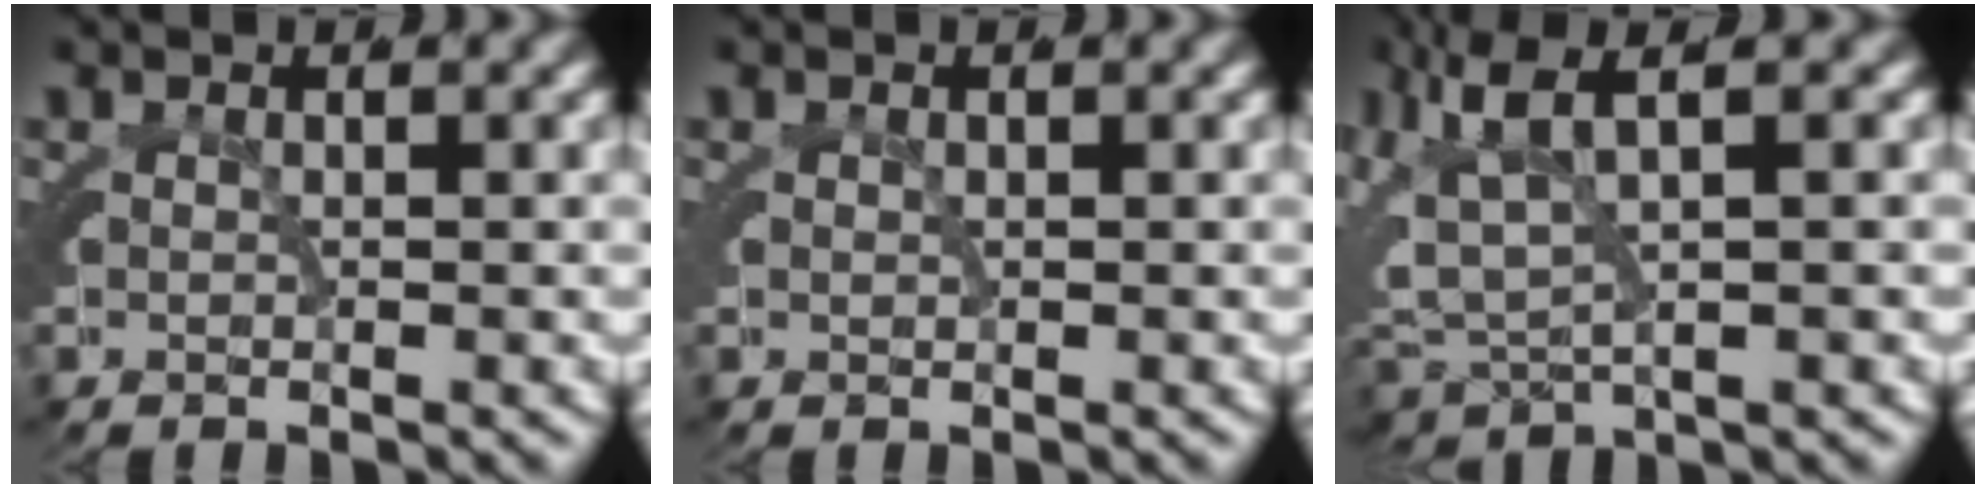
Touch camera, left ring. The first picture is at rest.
{"total": 0.0}
{"total": 6.6, "force": [0.8, 5.1, 4.1], "torque": [-0.115, -0.020, 0.022]}